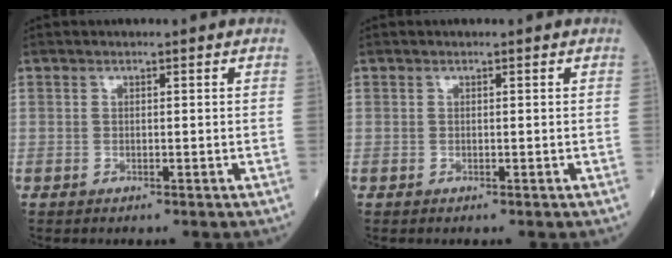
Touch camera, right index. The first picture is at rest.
{"total": 0.0}